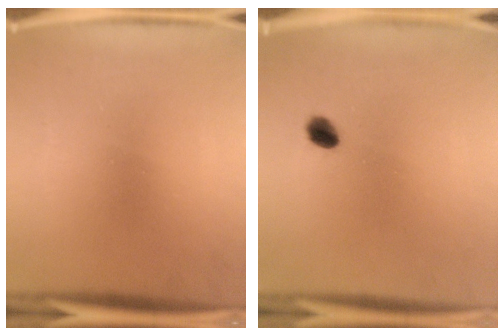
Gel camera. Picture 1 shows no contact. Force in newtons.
{"total": 2.8}